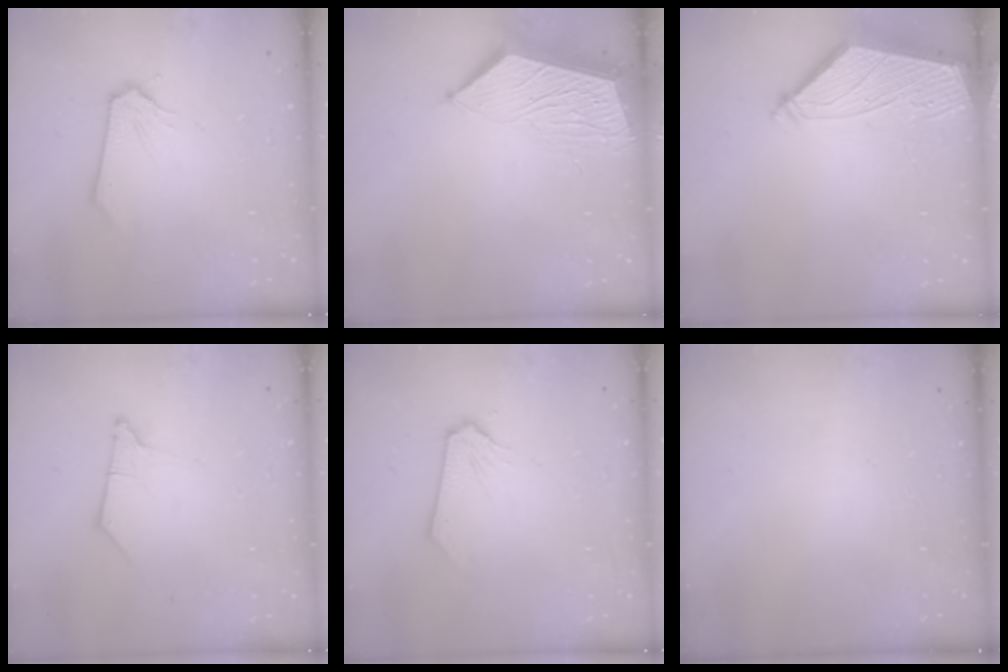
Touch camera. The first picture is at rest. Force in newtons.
{"total": 7.5, "press": 7.4, "slide": 1.2}
{"total": 3.8, "press": 3.8, "slide": 0.4}
{"total": 0.0}
{"total": 0.0}
{"total": 0.0}